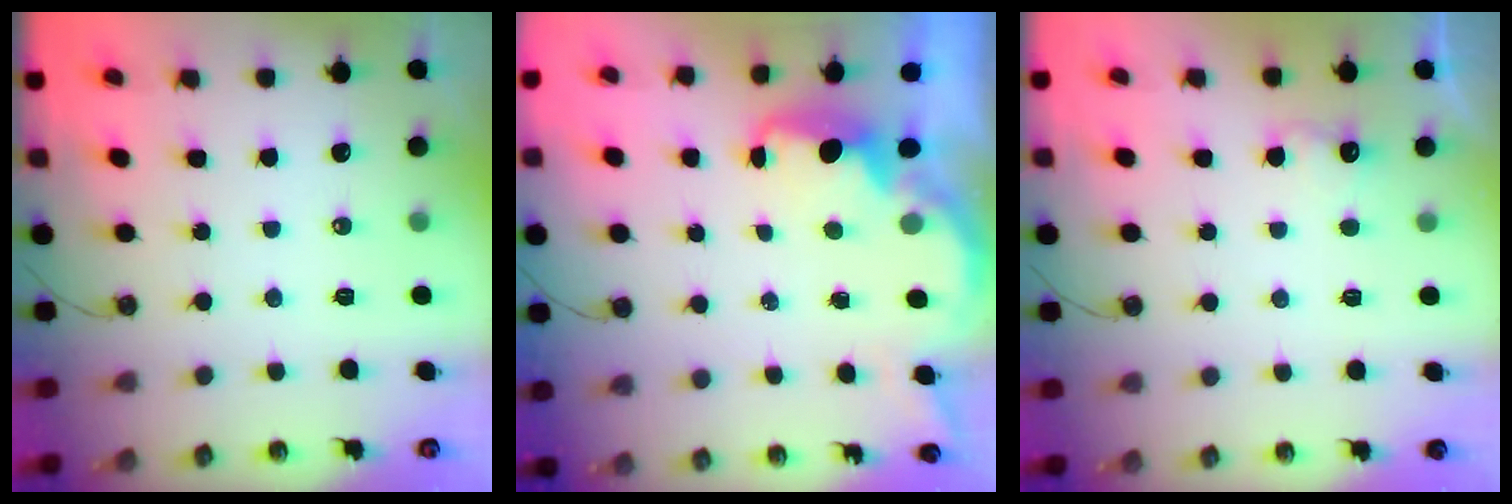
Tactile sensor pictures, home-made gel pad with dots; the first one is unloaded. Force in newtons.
{"total": 2.4, "press": 2.3, "slide": 0.7}
{"total": 5.5, "press": 5.4, "slide": 1.0}